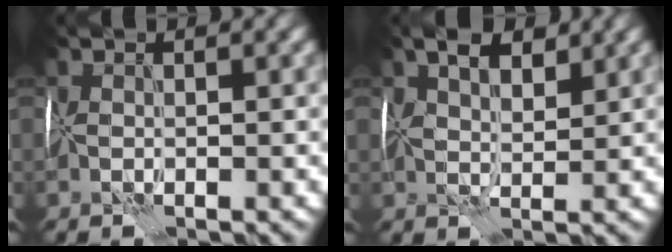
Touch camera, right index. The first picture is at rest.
{"total": 3.9, "force": [2.2, 2.0, 2.5], "torque": [-0.036, -0.003, 0.033]}